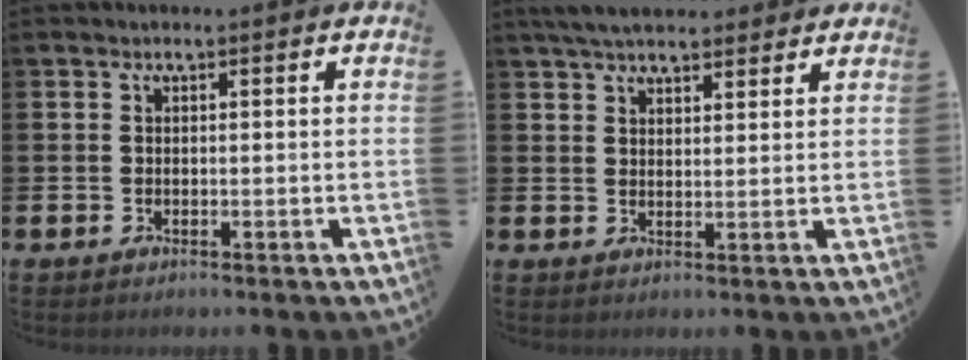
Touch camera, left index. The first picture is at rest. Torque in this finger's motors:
{"motor_torque": [1.03, -1.11, 0.61, 0.21]}